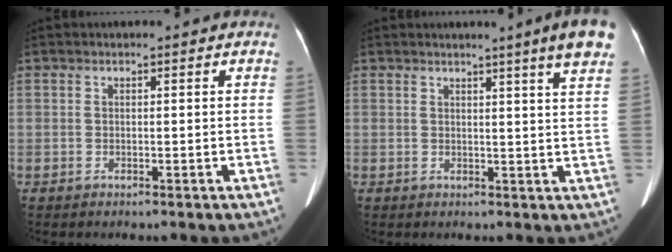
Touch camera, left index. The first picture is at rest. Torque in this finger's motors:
{"motor_torque": [0.83, -1.31, 0.23, 0.02]}